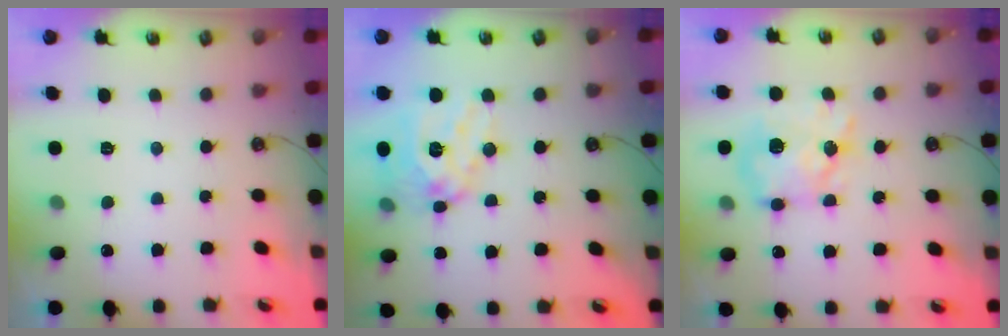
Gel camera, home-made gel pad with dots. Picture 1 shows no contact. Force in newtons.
{"total": 15.7, "press": 15.4, "slide": 2.9}
{"total": 12.2, "press": 12.1, "slide": 1.0}